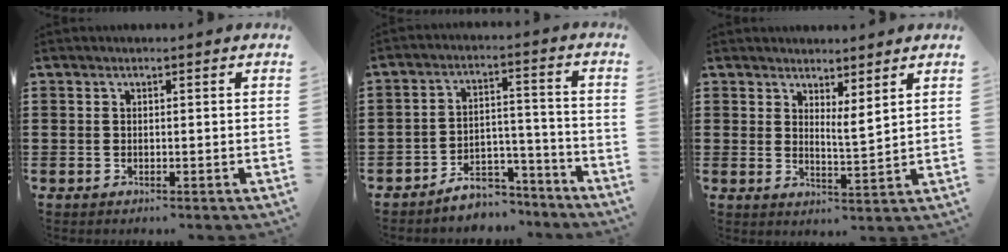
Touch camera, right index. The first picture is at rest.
{"total": 5.8, "force": [-5.2, 2.3, 1.2], "torque": [-0.018, 0.021, -0.099]}
{"total": 3.2, "force": [3.0, 0.2, 0.9], "torque": [-0.019, -0.013, 0.055]}